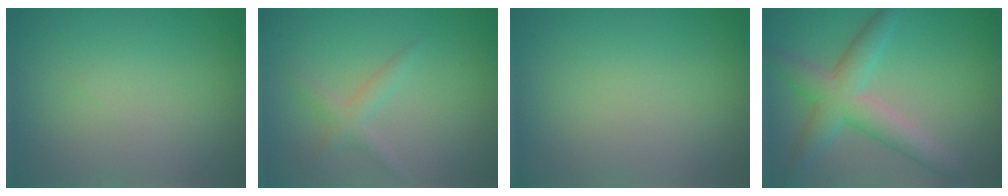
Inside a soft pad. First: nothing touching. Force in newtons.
{"total": 1.7, "press": 1.7, "slide": 0.1}
{"total": 0.0}
{"total": 5.1, "press": 5.1, "slide": 0.2}